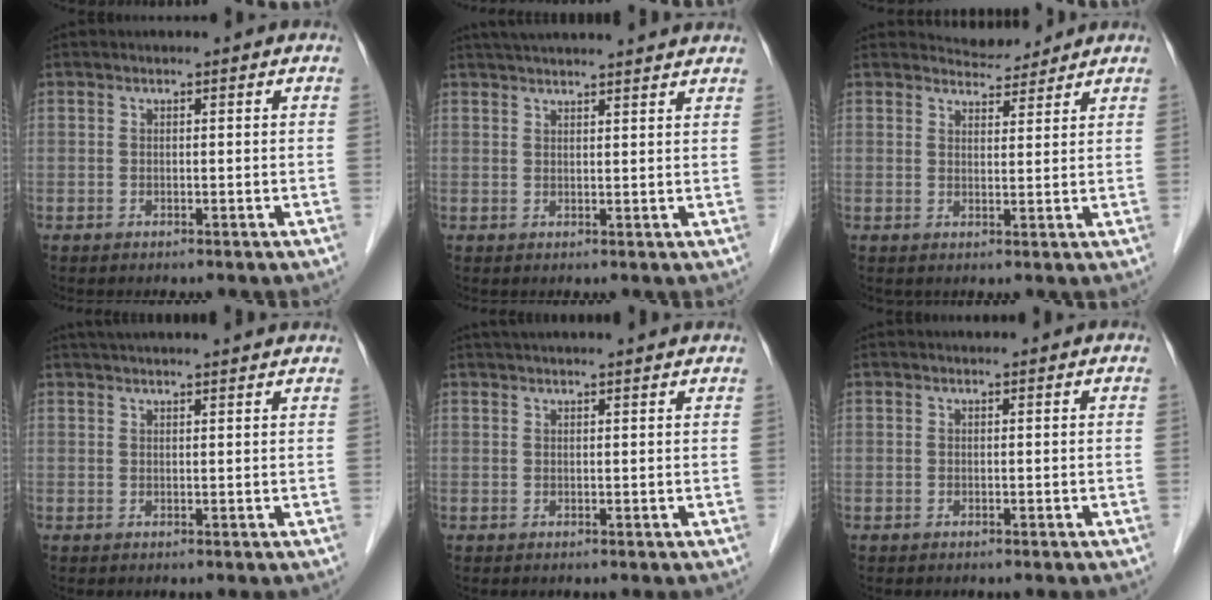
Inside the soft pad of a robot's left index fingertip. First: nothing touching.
{"total": 13.6, "force": [12.4, 0.5, 5.4], "torque": [-0.087, 0.036, 0.165]}
{"total": 3.2, "force": [3.1, 0.5, -0.4], "torque": [-0.002, -0.001, 0.051]}
{"total": 11.3, "force": [10.3, 0.3, 4.6], "torque": [-0.070, 0.032, 0.131]}
{"total": 9.3, "force": [8.5, 0.0, 3.8], "torque": [-0.055, 0.034, 0.103]}
{"total": 0.6, "force": [0.6, 0.1, 0.1], "torque": [-0.010, 0.007, 0.009]}